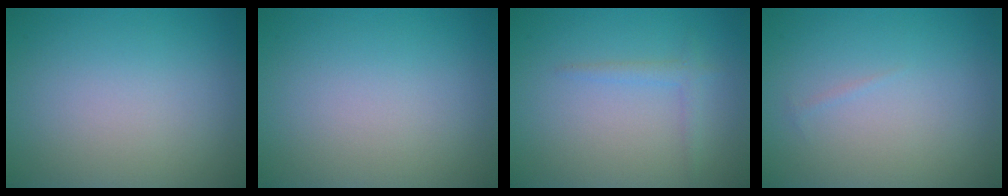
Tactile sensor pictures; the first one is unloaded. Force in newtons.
{"total": 0.0}
{"total": 1.3, "press": 1.3, "slide": 0.1}
{"total": 0.8, "press": 0.8, "slide": 0.2}